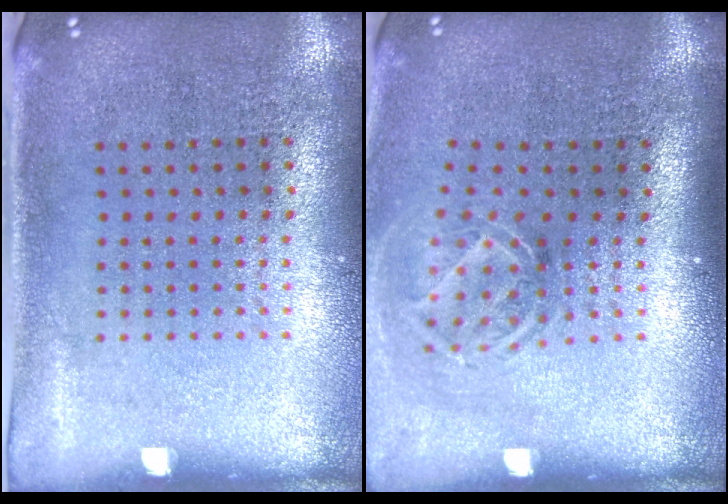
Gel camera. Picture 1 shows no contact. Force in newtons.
{"total": 1.8, "press": 1.3, "slide": 1.3}